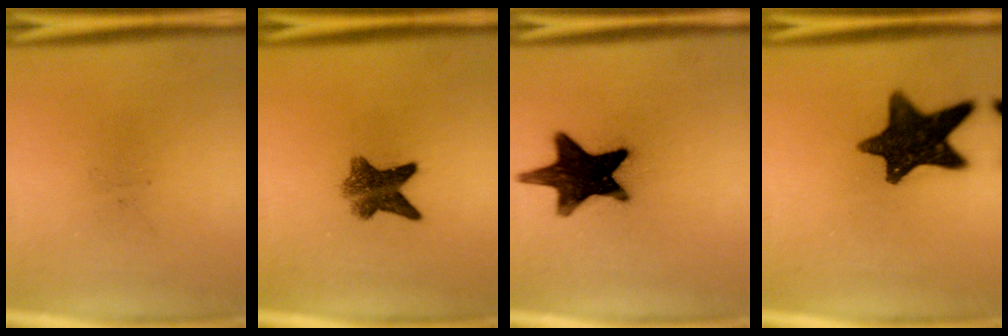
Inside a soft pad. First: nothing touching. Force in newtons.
{"total": 6.9}
{"total": 17.2}
{"total": 14.1}